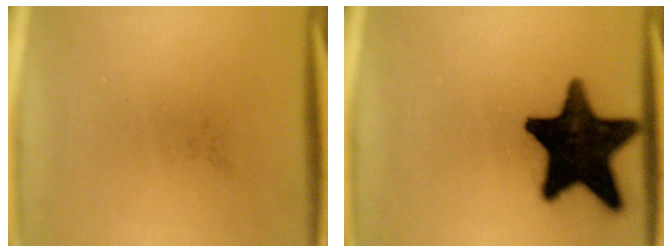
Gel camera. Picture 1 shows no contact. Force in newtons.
{"total": 19.3}